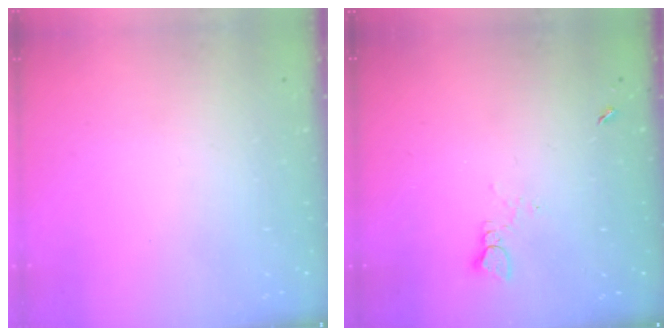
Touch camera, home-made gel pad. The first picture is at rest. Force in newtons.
{"total": 1.7, "press": 1.7, "slide": 0.2}